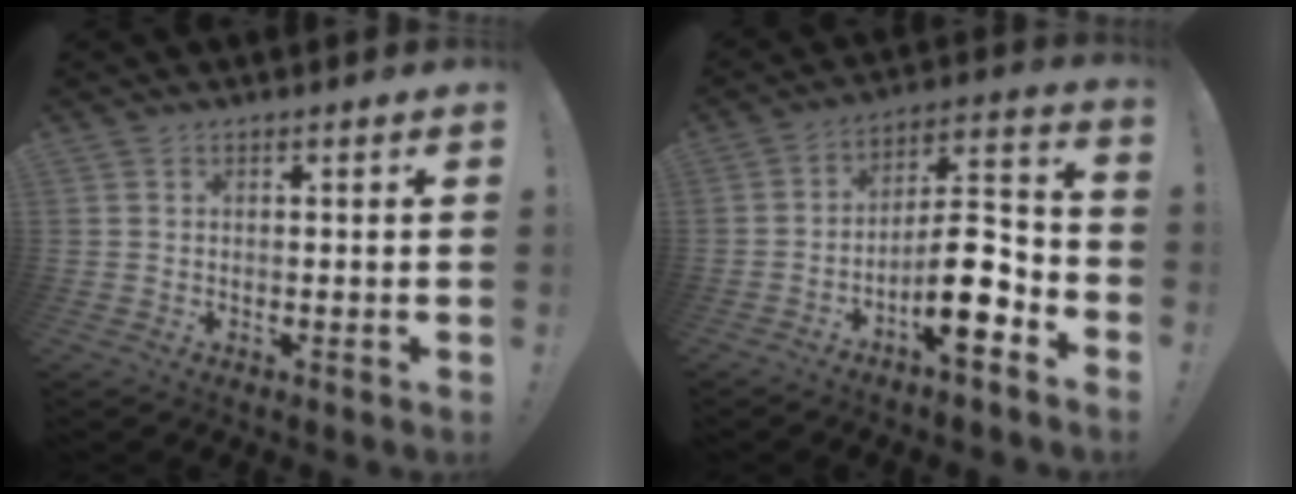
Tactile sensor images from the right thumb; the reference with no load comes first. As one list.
[{"total": 14.2, "force": [-6.6, 4.3, 11.9], "torque": [-0.195, 0.035, -0.108]}]